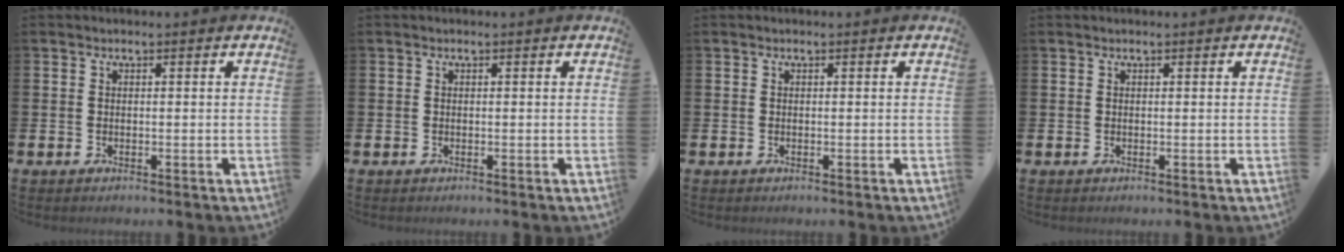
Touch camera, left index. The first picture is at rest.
{"total": 0.0}
{"total": 0.0}
{"total": 0.0}